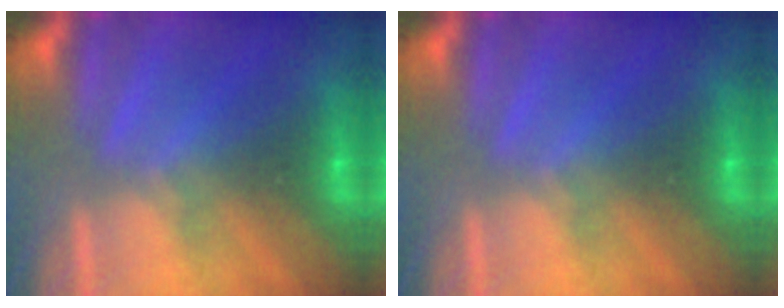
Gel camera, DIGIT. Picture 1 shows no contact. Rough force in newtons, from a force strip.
{"total": 0.0}